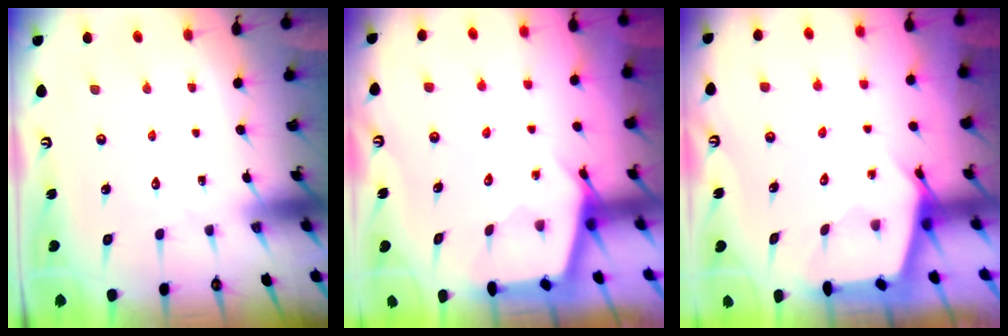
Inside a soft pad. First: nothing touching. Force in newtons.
{"total": 3.0, "press": 3.0, "slide": 0.3}
{"total": 2.7, "press": 2.7, "slide": 0.3}